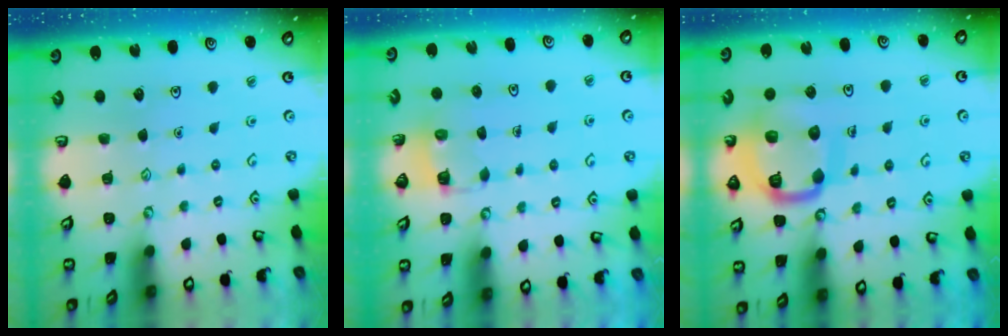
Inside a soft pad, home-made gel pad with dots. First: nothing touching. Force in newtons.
{"total": 2.8, "press": 2.8, "slide": 0.2}
{"total": 15.9, "press": 15.9, "slide": 1.6}